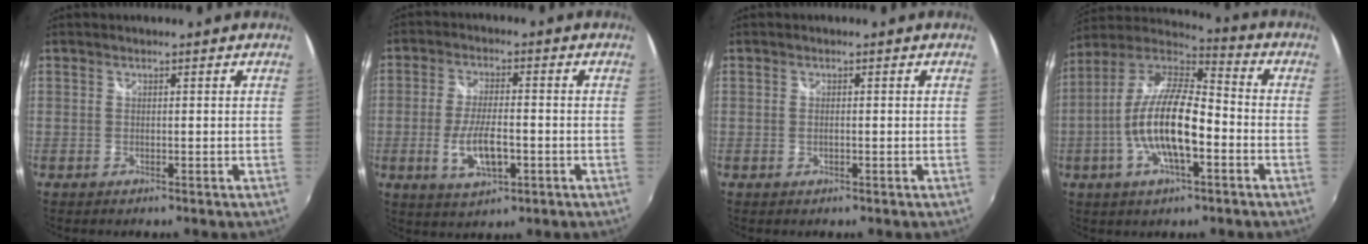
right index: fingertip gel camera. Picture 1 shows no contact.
{"total": 8.4, "force": [-2.4, 3.0, 7.5], "torque": [-0.151, -0.008, -0.041]}
{"total": 0.5, "force": [-0.1, 0.3, 0.5], "torque": [-0.011, 0.000, -0.004]}
{"total": 16.5, "force": [-4.4, 5.4, 14.9], "torque": [-0.291, -0.001, -0.086]}